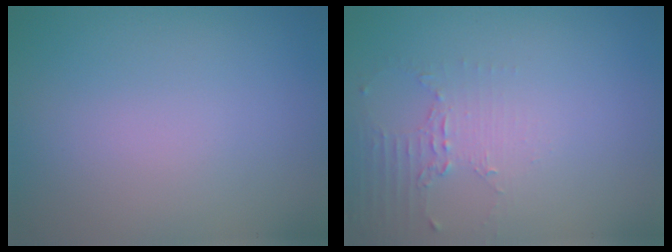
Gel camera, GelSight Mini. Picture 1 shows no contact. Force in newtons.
{"total": 2.0, "press": 1.5, "slide": 1.4}